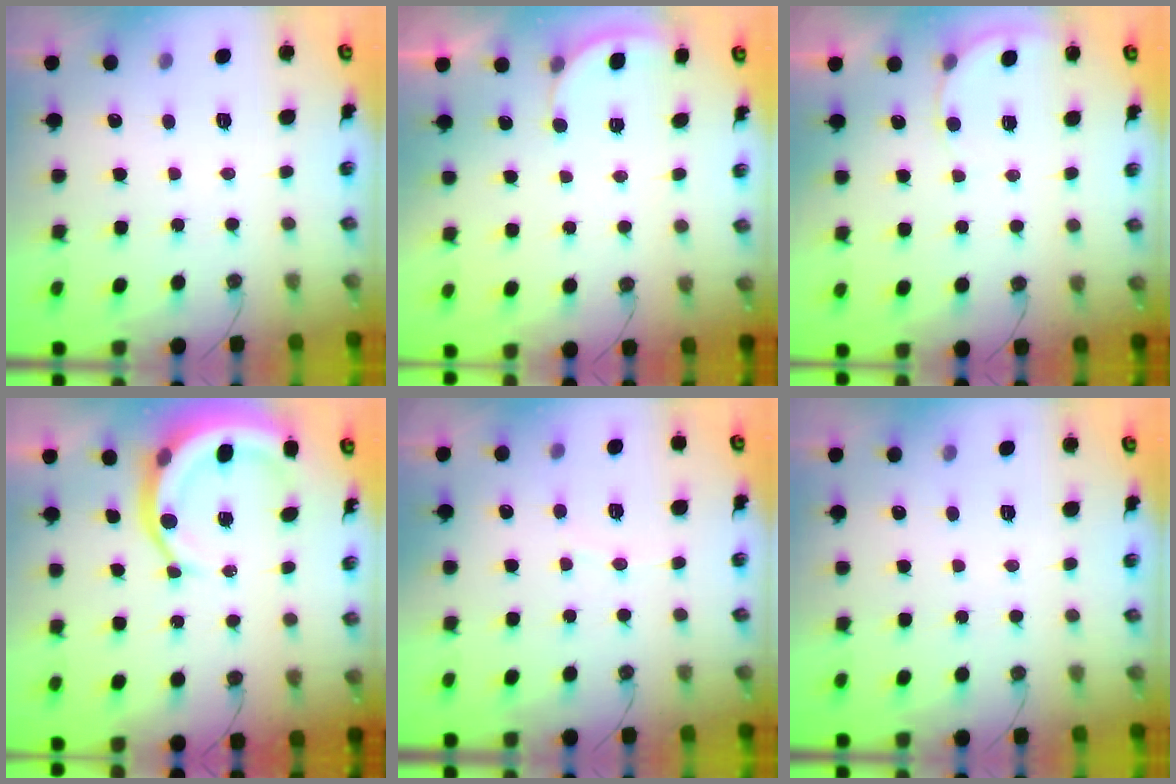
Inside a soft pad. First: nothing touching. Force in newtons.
{"total": 2.6, "press": 2.5, "slide": 0.6}
{"total": 3.4, "press": 3.4, "slide": 0.3}
{"total": 10.0, "press": 9.9, "slide": 1.1}
{"total": 2.7, "press": 2.4, "slide": 1.2}
{"total": 0.0}